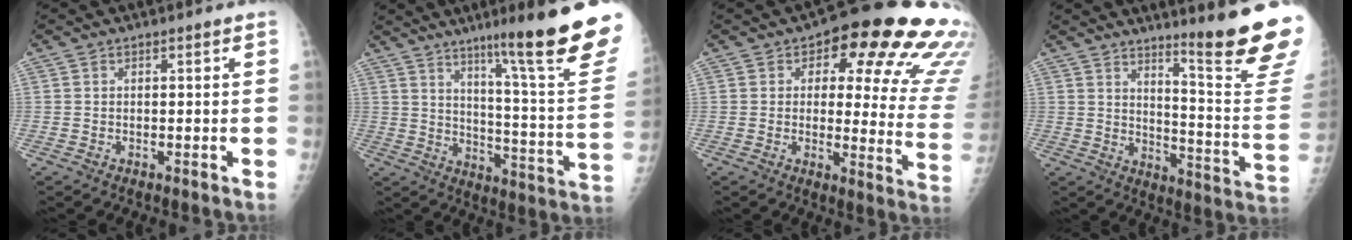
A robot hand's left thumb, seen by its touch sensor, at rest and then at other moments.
{"total": 24.5, "force": [16.1, 1.3, 18.4], "torque": [-0.238, -0.095, 0.229]}
{"total": 21.0, "force": [10.9, 8.7, 15.7], "torque": [-0.137, -0.048, 0.120]}
{"total": 18.5, "force": [14.1, -0.3, 11.9], "torque": [-0.132, -0.146, 0.192]}